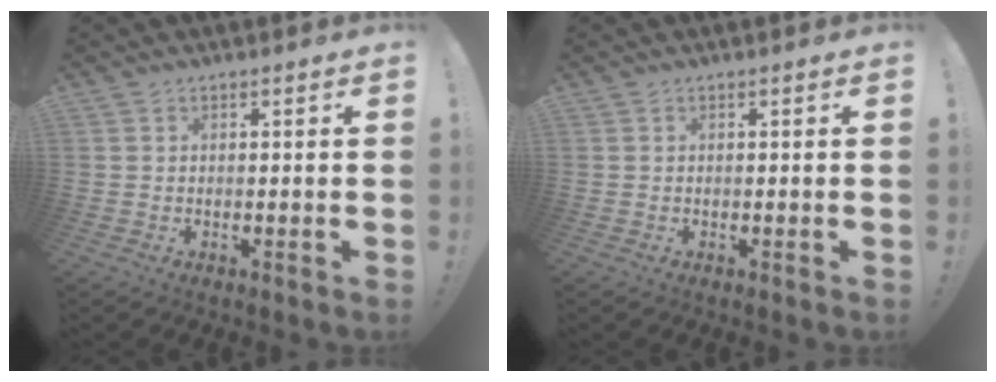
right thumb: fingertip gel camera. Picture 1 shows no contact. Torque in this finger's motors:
{"motor_torque": [0.00, 0.00, 0.00, 0.00, 0.00]}